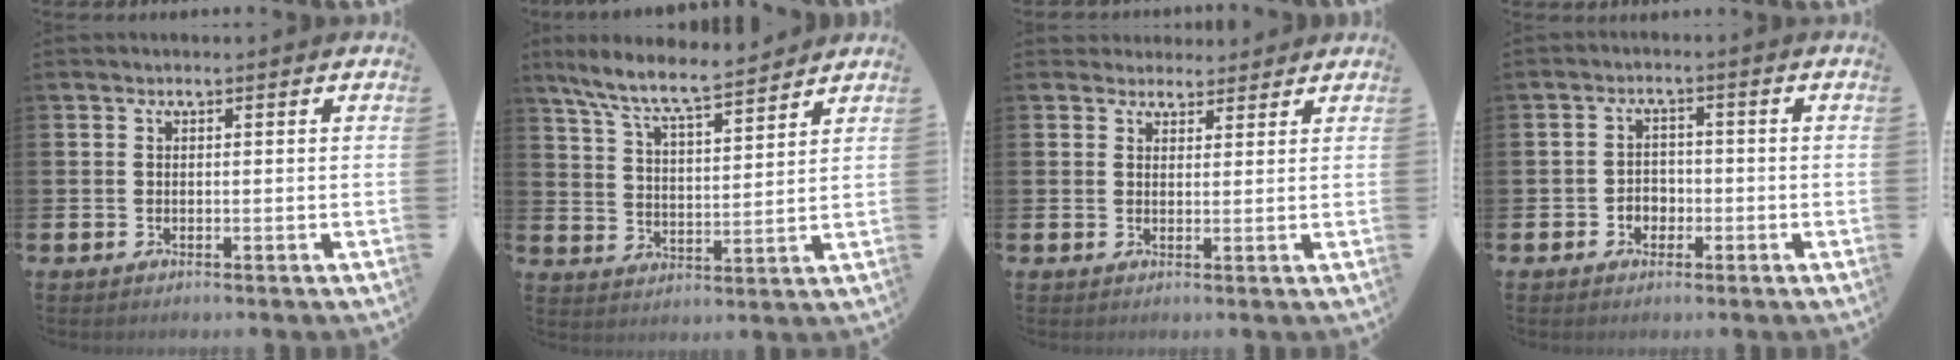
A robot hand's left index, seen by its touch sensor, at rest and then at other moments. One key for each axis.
{"total": 8.3, "fx": 7.6, "fy": 0.8, "fz": 3.4, "tx": -0.091, "ty": -0.047, "tz": 0.133}
{"total": 3.1, "fx": 2.8, "fy": 1.3, "fz": -0.2, "tx": 0.010, "ty": -0.010, "tz": 0.049}
{"total": 2.5, "fx": -1.2, "fy": 2.0, "fz": 0.8, "tx": -0.013, "ty": 0.004, "tz": -0.030}